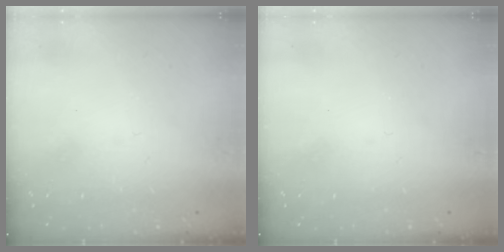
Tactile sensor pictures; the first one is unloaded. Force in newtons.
{"total": 0.0}